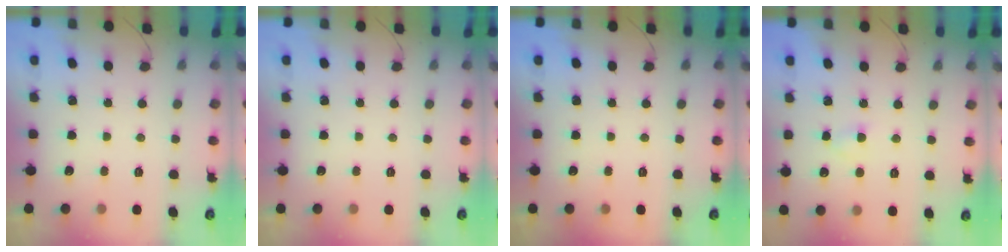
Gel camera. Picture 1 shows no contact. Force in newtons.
{"total": 0.0}
{"total": 0.0}
{"total": 2.1, "press": 1.9, "slide": 0.9}